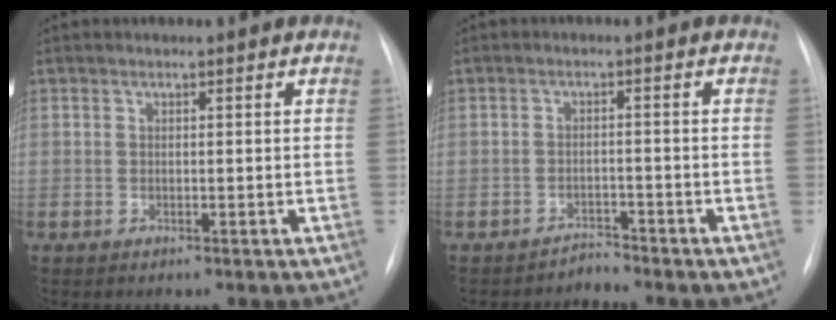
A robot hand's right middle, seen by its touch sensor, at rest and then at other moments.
{"total": 2.0, "force": [-1.8, 0.0, -0.8], "torque": [0.022, -0.010, -0.029]}